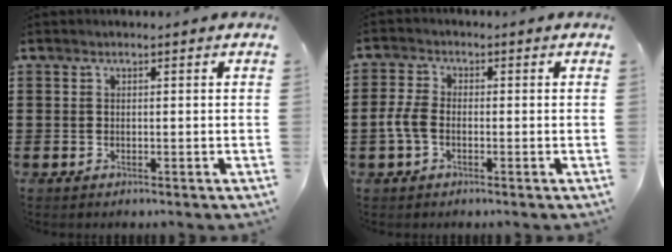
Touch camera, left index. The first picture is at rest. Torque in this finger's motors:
{"motor_torque": [0.21, 0.28, 0.16, 0.06]}